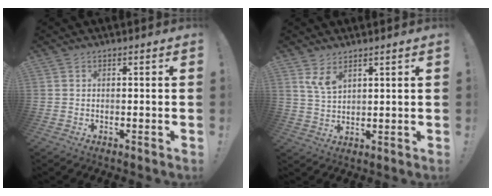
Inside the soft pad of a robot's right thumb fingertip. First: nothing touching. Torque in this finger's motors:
{"motor_torque": [0.11, 0.91, 0.51, 0.23, 0.00]}